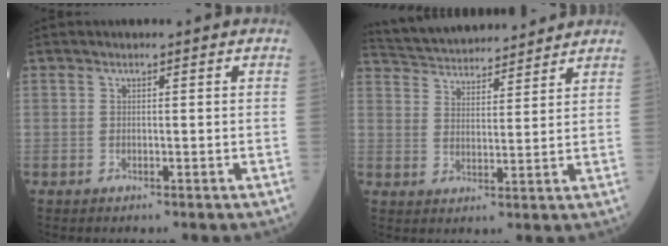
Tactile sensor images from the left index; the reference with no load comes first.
{"total": 15.2, "force": [14.4, 2.7, 4.3], "torque": [-0.075, 0.030, 0.226]}